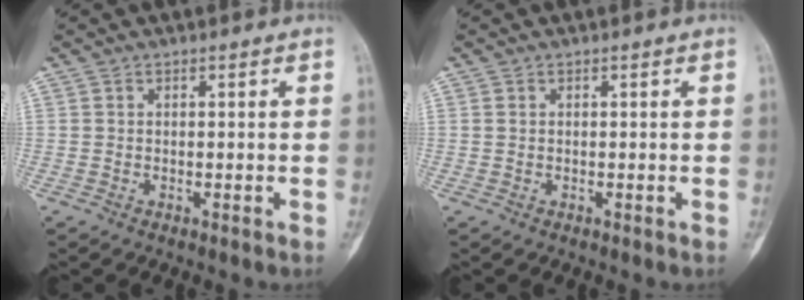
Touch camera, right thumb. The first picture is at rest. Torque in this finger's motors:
{"motor_torque": [-0.55, 0.19, 0.41, 0.00, -0.03]}